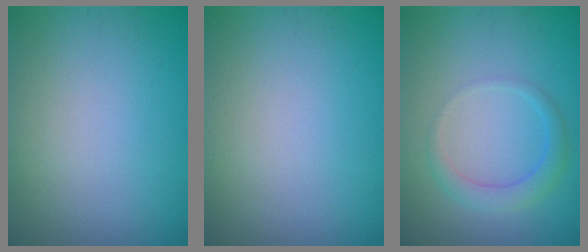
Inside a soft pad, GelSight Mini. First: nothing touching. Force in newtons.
{"total": 0.0}
{"total": 2.2, "press": 2.2, "slide": 0.1}